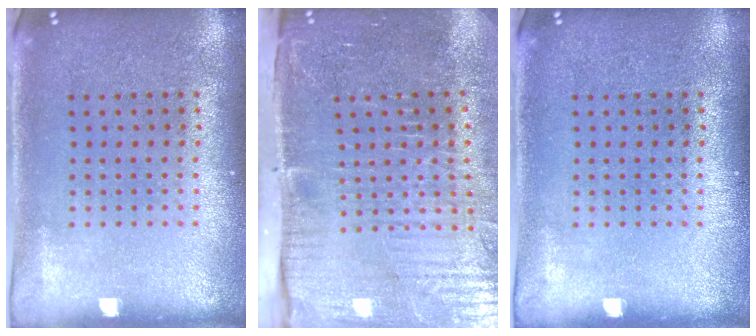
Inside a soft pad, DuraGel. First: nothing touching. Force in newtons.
{"total": 5.2, "press": 4.4, "slide": 2.8}
{"total": 0.0}